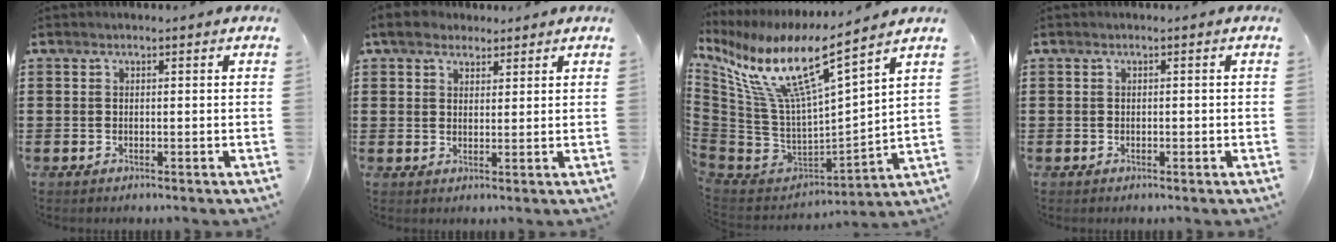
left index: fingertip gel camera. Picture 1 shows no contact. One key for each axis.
{"total": 4.0, "fx": 3.0, "fy": 2.2, "fz": 1.4, "tx": -0.033, "ty": 0.005, "tz": 0.054}
{"total": 12.8, "fx": 7.4, "fy": 2.5, "fz": 10.1, "tx": -0.238, "ty": -0.060, "tz": 0.115}
{"total": 0.6, "fx": -0.1, "fy": 0.3, "fz": 0.5, "tx": -0.011, "ty": 0.000, "tz": -0.002}